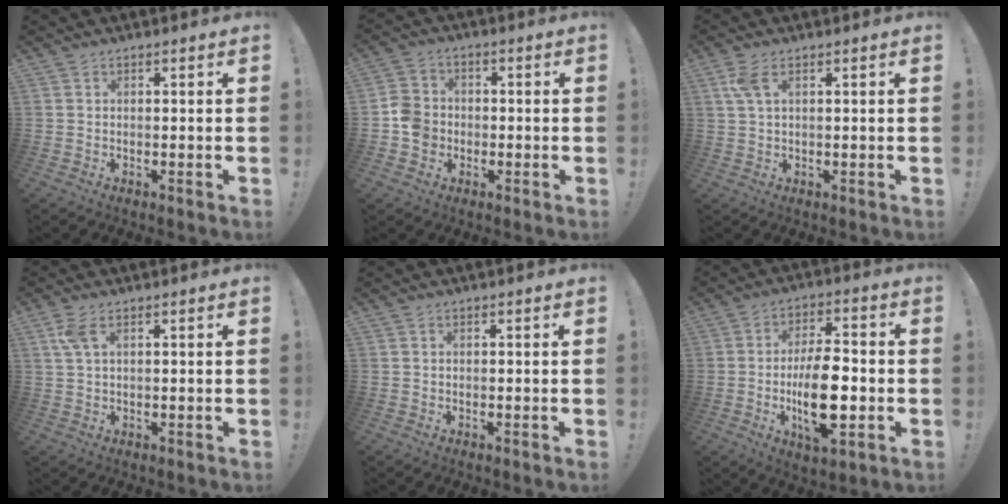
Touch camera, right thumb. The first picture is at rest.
{"total": 7.4, "force": [-2.1, 6.6, 2.7], "torque": [-0.045, 0.024, -0.036]}
{"total": 4.1, "force": [1.8, 1.5, 3.3], "torque": [-0.064, 0.000, 0.031]}
{"total": 4.3, "force": [1.9, 1.7, 3.4], "torque": [-0.066, 0.000, 0.034]}
{"total": 0.0}
{"total": 15.4, "force": [-3.2, 7.3, 13.2], "torque": [-0.233, 0.003, -0.054]}